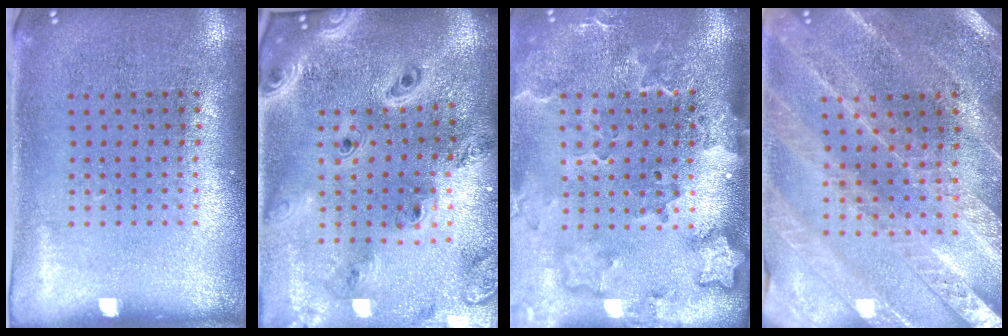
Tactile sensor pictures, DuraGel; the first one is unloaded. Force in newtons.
{"total": 3.1, "press": 2.6, "slide": 1.8}
{"total": 3.0, "press": 2.3, "slide": 1.9}
{"total": 2.4, "press": 2.4, "slide": 0.4}